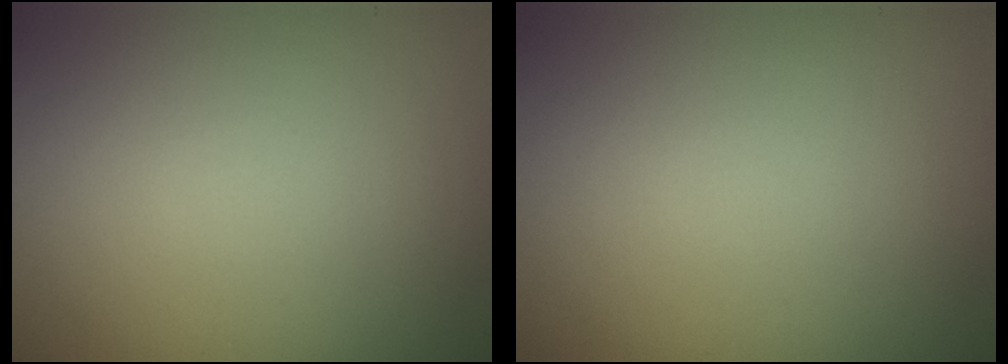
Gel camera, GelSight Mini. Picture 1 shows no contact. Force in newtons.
{"total": 0.0}